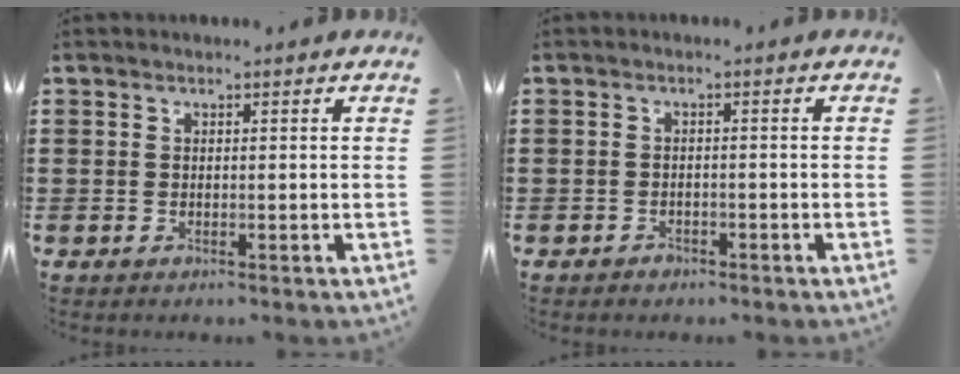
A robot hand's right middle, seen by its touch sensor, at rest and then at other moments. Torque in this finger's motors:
{"motor_torque": [1.27, 0.87, 0.01, -0.01]}